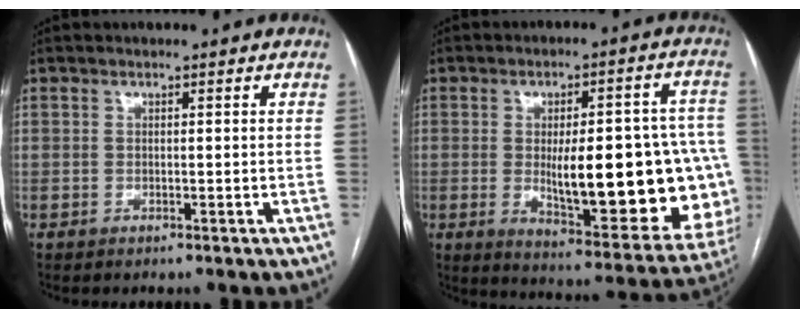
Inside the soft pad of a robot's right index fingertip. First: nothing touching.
{"total": 23.7, "force": [-2.2, 6.9, 22.6], "torque": [-0.224, 0.015, 0.002]}